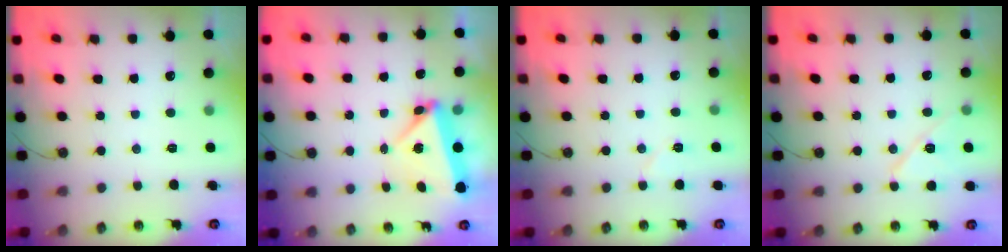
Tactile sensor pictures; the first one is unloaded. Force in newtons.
{"total": 5.9, "press": 5.8, "slide": 1.1}
{"total": 4.4, "press": 4.1, "slide": 1.8}
{"total": 9.4, "press": 9.4, "slide": 0.7}